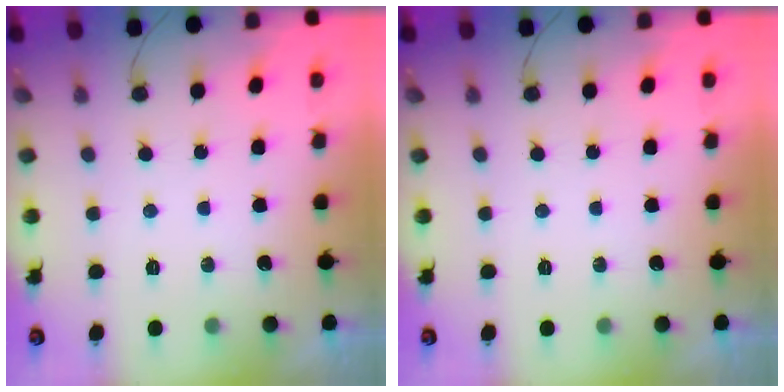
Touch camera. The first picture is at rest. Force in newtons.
{"total": 0.0}